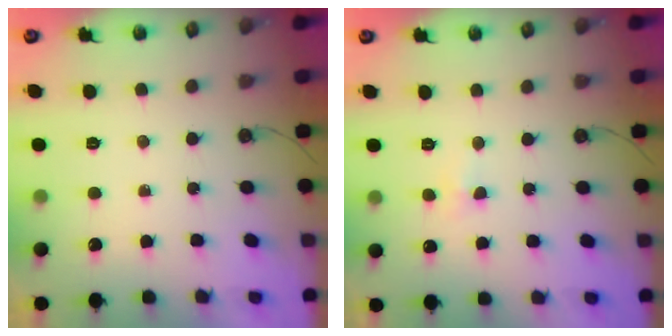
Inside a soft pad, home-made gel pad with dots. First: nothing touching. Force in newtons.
{"total": 3.6, "press": 3.5, "slide": 0.9}